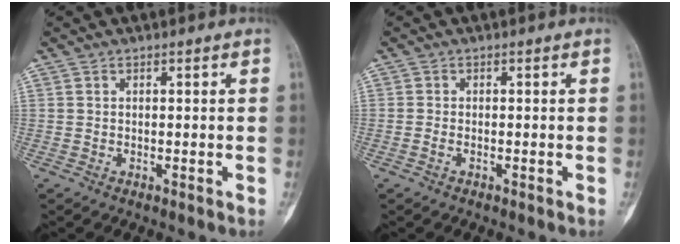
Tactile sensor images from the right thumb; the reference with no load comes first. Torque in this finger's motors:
{"motor_torque": [-0.52, -0.28, -0.11, 0.01, -0.04]}